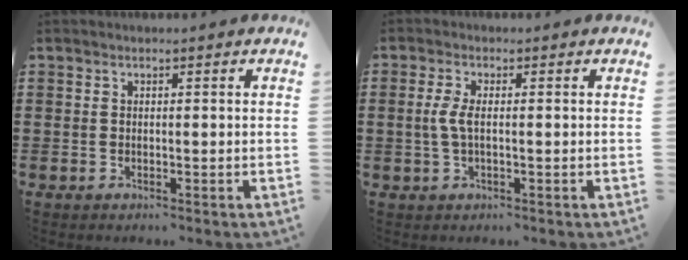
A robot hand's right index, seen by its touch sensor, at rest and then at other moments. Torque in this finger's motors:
{"motor_torque": [0.59, 0.07, 0.39, 0.11]}